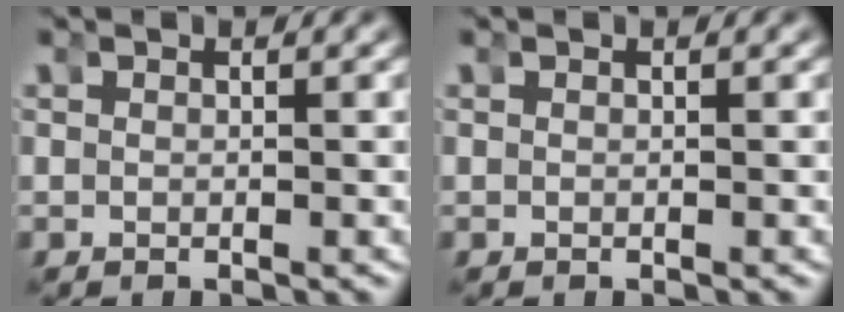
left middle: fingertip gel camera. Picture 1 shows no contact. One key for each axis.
{"total": 0.0}